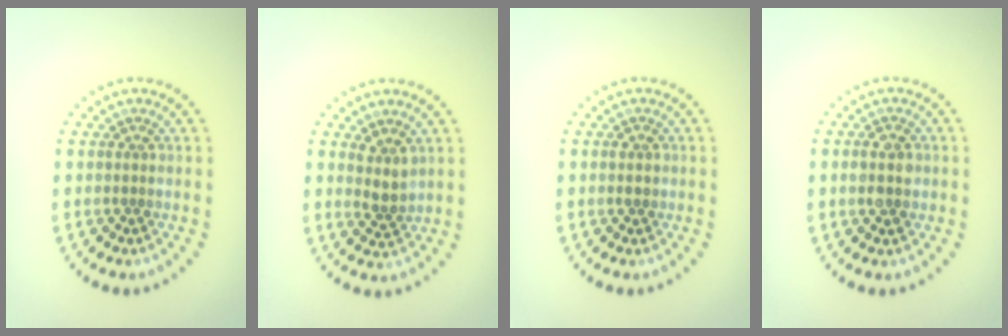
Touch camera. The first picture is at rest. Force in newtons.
{"total": 2.2, "press": 1.7, "slide": 1.3}
{"total": 1.3, "press": 1.3, "slide": 0.1}
{"total": 2.7, "press": 2.7, "slide": 0.1}